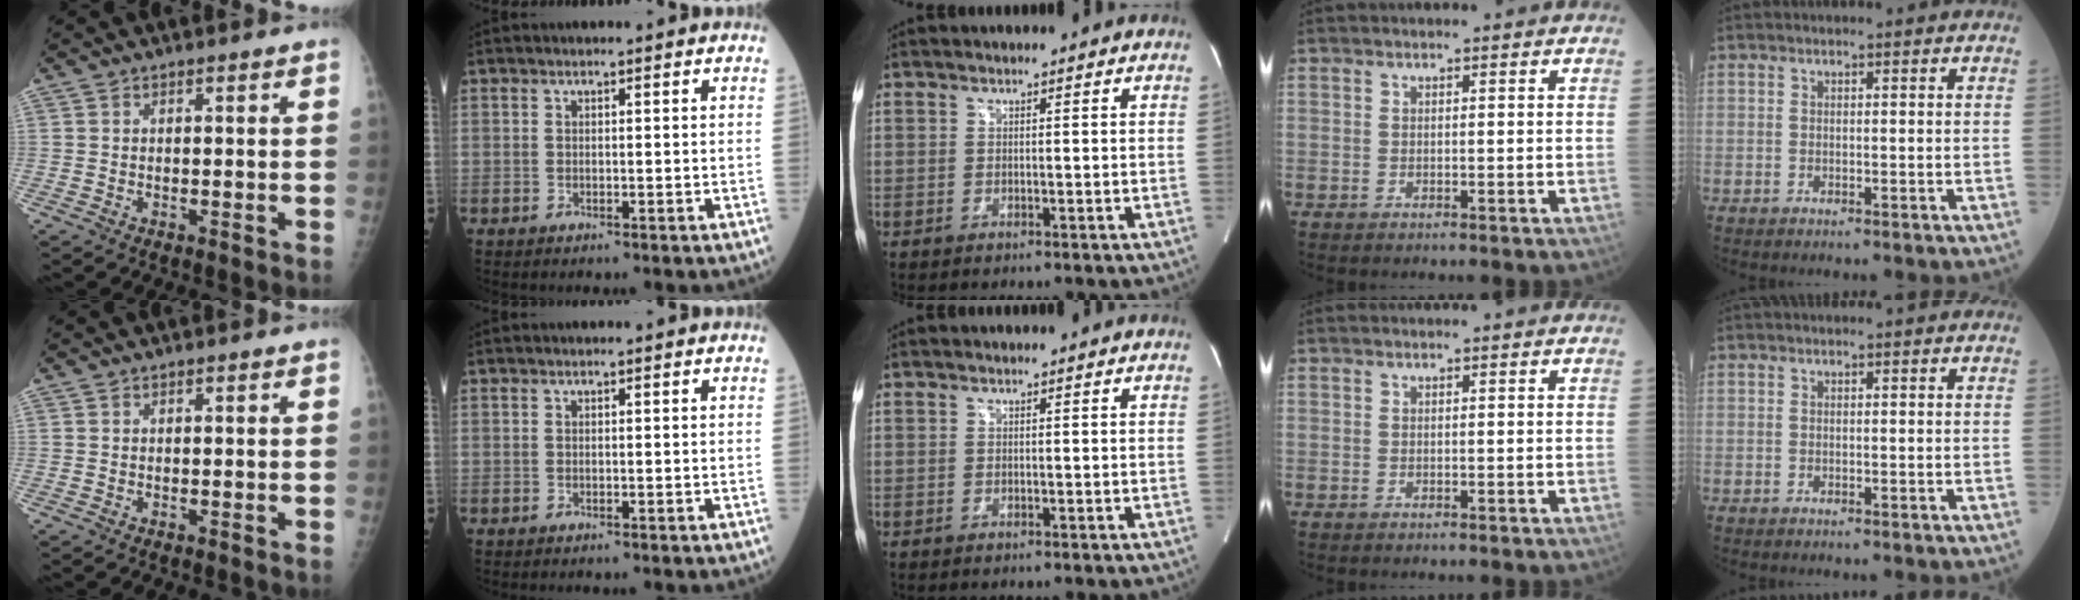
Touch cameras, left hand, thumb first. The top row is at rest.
{}